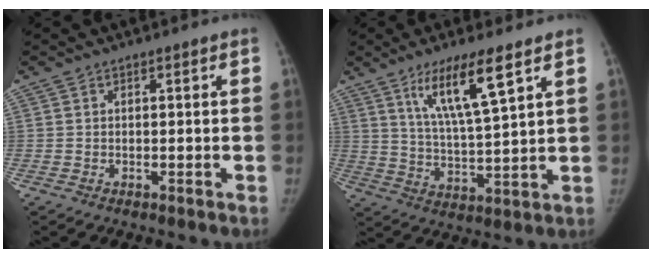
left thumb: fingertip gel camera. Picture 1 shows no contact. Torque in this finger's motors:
{"motor_torque": [0.40, 0.18, 1.40, -1.32, 0.42]}